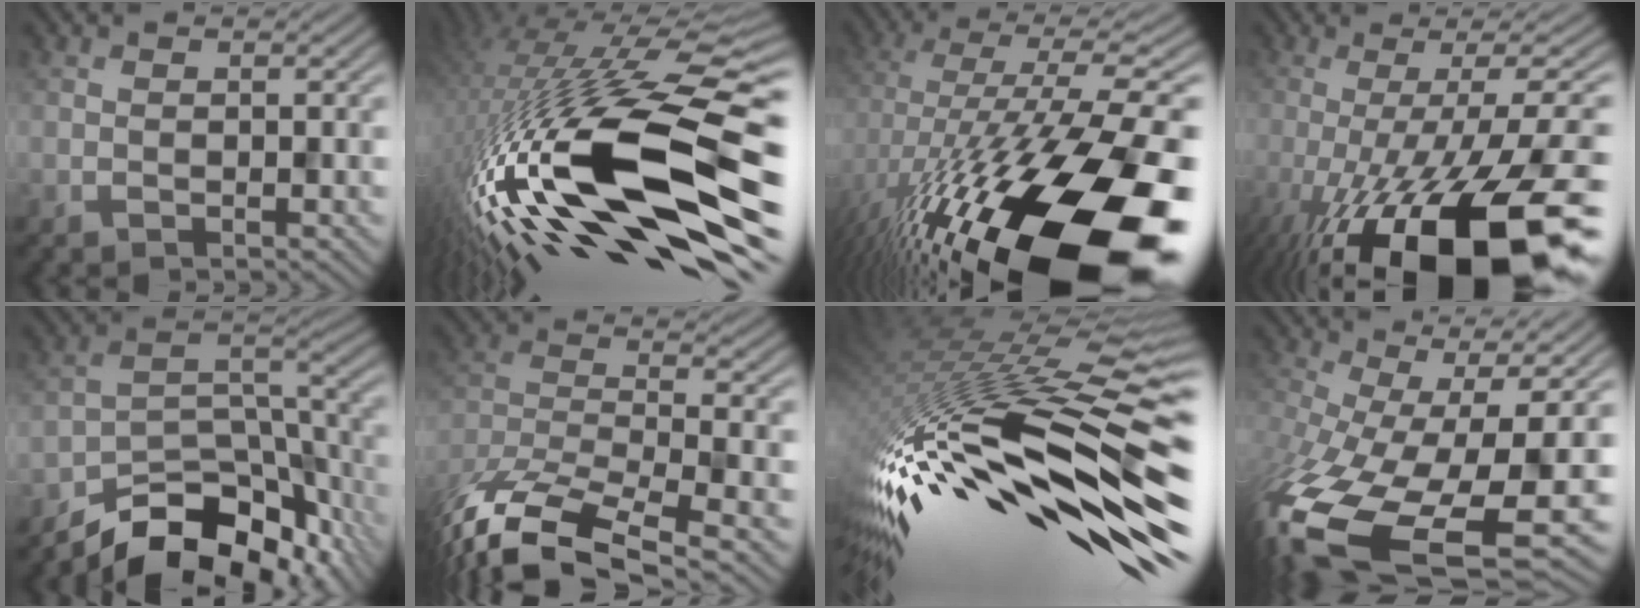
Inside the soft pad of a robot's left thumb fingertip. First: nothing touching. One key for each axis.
{"total": 19.3, "fx": -4.7, "fy": 6.0, "fz": 17.8, "tx": -0.331, "ty": -0.012, "tz": -0.083}
{"total": 19.6, "fx": -8.6, "fy": 7.7, "fz": 15.9, "tx": -0.281, "ty": -0.035, "tz": -0.123}
{"total": 19.8, "fx": -8.9, "fy": 5.3, "fz": 16.8, "tx": -0.239, "ty": -0.008, "tz": -0.150}
{"total": 12.4, "fx": -10.1, "fy": 5.1, "fz": 5.0, "tx": -0.073, "ty": -0.003, "tz": -0.169}
{"total": 15.0, "fx": -11.1, "fy": 5.0, "fz": 8.7, "tx": -0.206, "ty": -0.034, "tz": -0.164}
{"total": 17.2, "fx": -5.0, "fy": 5.4, "fz": 15.6, "tx": -0.289, "ty": -0.044, "tz": -0.076}
{"total": 15.9, "fx": -6.1, "fy": 7.1, "fz": 12.9, "tx": -0.310, "ty": -0.058, "tz": -0.072}